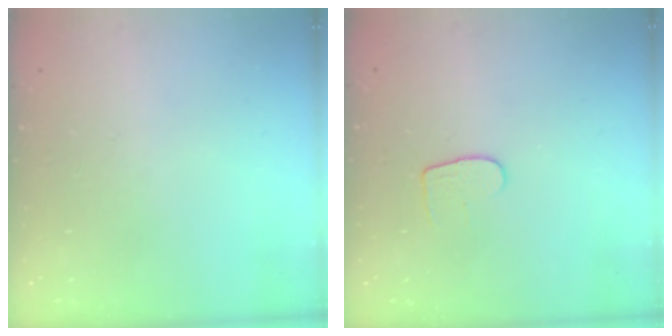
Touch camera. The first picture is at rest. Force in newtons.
{"total": 5.1, "press": 5.1, "slide": 0.4}